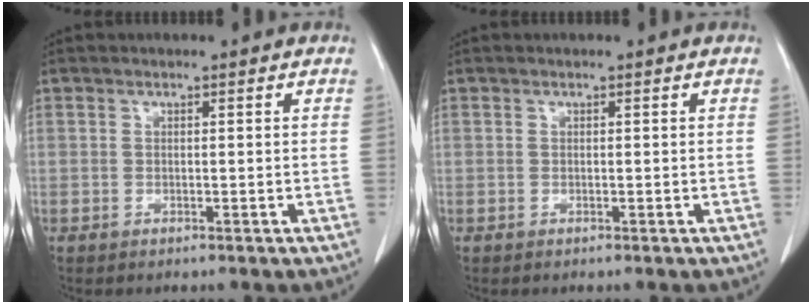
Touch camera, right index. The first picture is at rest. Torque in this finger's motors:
{"motor_torque": [0.00, 0.00, 0.00, 0.00]}